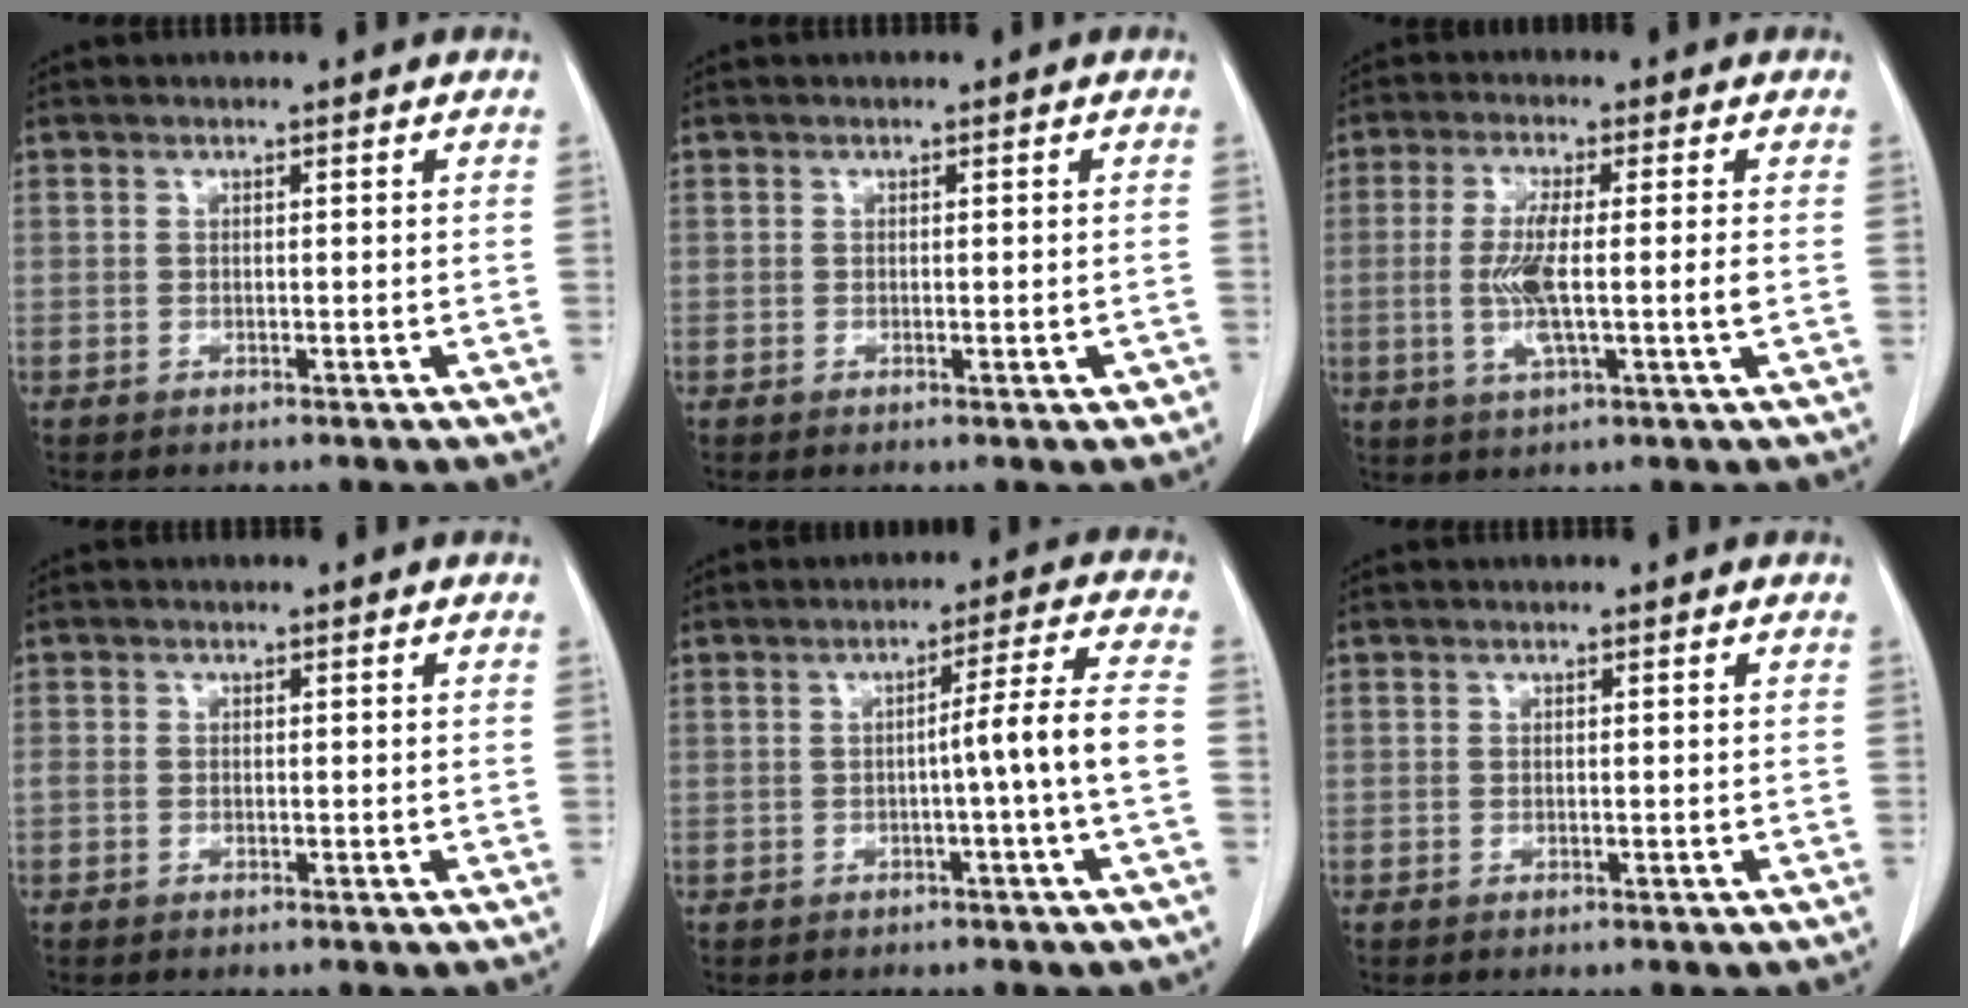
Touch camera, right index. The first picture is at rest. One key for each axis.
{"total": 1.5, "fx": -0.6, "fy": 0.5, "fz": 1.4, "tx": -0.014, "ty": 0.000, "tz": -0.003}
{"total": 7.8, "fx": -0.7, "fy": 0.3, "fz": 7.8, "tx": -0.155, "ty": -0.007, "tz": -0.015}
{"total": 1.1, "fx": -0.2, "fy": 0.8, "fz": 0.8, "tx": -0.025, "ty": 0.006, "tz": -0.002}
{"total": 6.7, "fx": -1.3, "fy": -1.6, "fz": 6.4, "tx": -0.086, "ty": 0.009, "tz": -0.019}
{"total": 0.0}